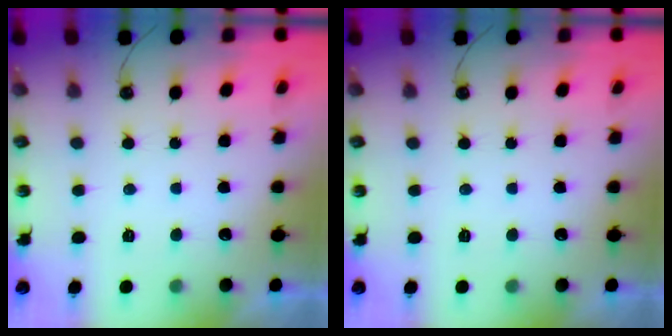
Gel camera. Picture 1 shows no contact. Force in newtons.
{"total": 0.0}